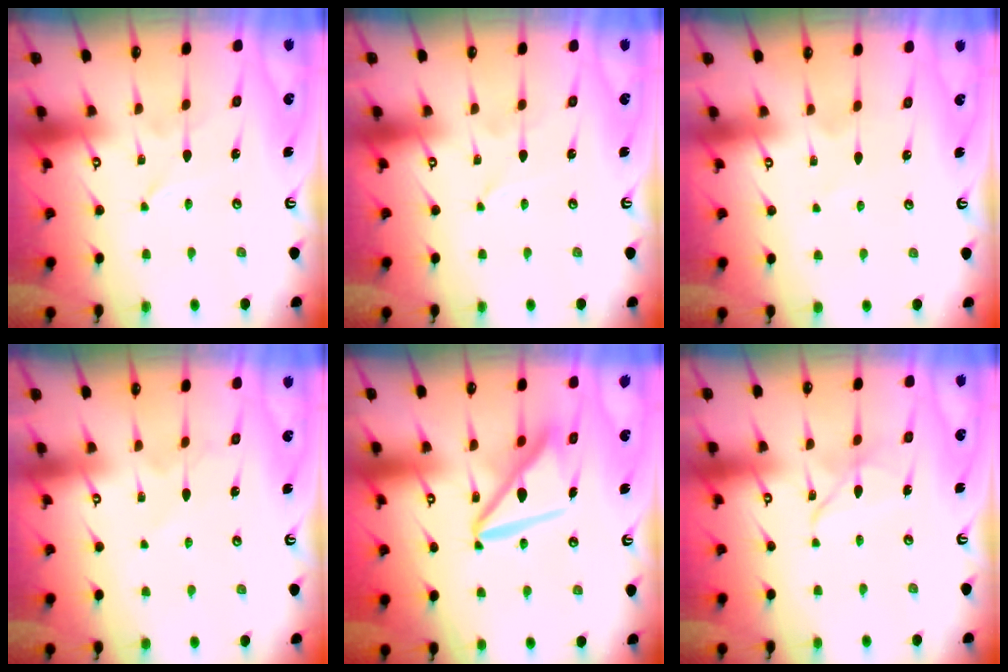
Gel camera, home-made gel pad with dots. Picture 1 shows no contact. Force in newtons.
{"total": 0.0}
{"total": 2.3, "press": 2.3, "slide": 0.3}
{"total": 4.7, "press": 4.6, "slide": 0.5}
{"total": 12.1, "press": 12.0, "slide": 1.5}
{"total": 6.1, "press": 6.1, "slide": 0.5}